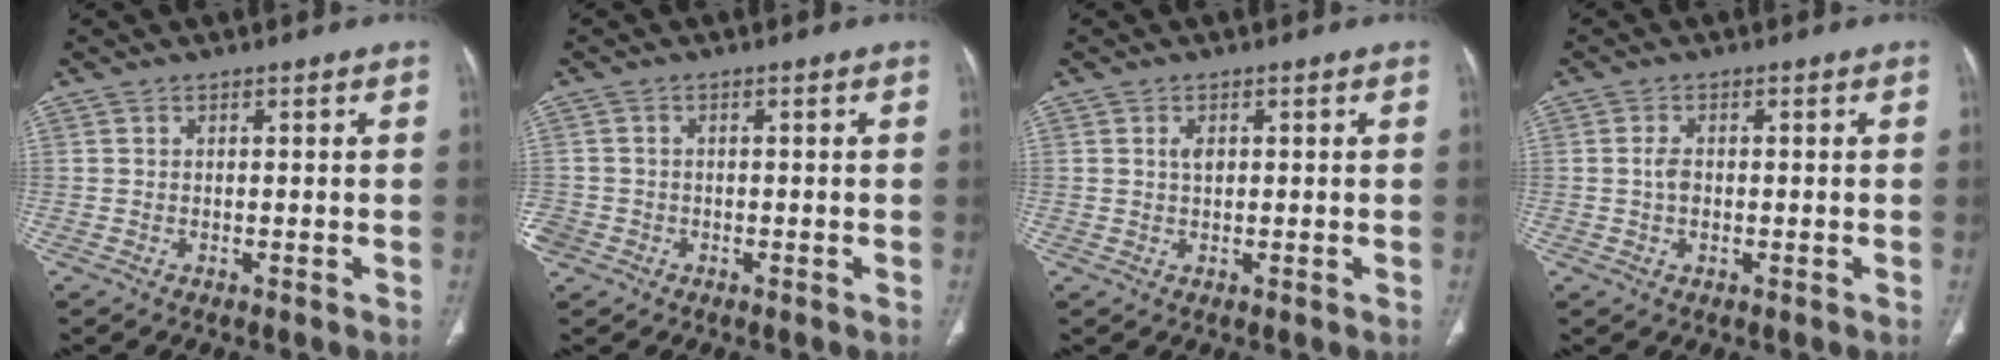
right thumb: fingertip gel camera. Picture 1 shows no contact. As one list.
[{"total": 4.2, "force": [-1.9, 3.6, 1.1], "torque": [-0.031, 0.013, -0.035]}, {"total": 1.6, "force": [0.5, 1.0, 1.1], "torque": [-0.012, -0.001, 0.007]}, {"total": 2.6, "force": [-0.2, 1.7, 2.0], "torque": [-0.040, 0.004, -0.005]}]